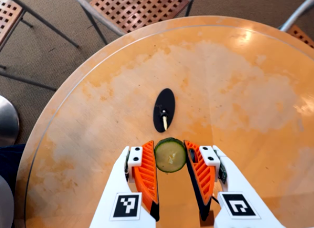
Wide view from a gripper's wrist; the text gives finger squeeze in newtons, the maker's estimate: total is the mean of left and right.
{"total": 8.0, "left": 7.9, "right": 8.2}